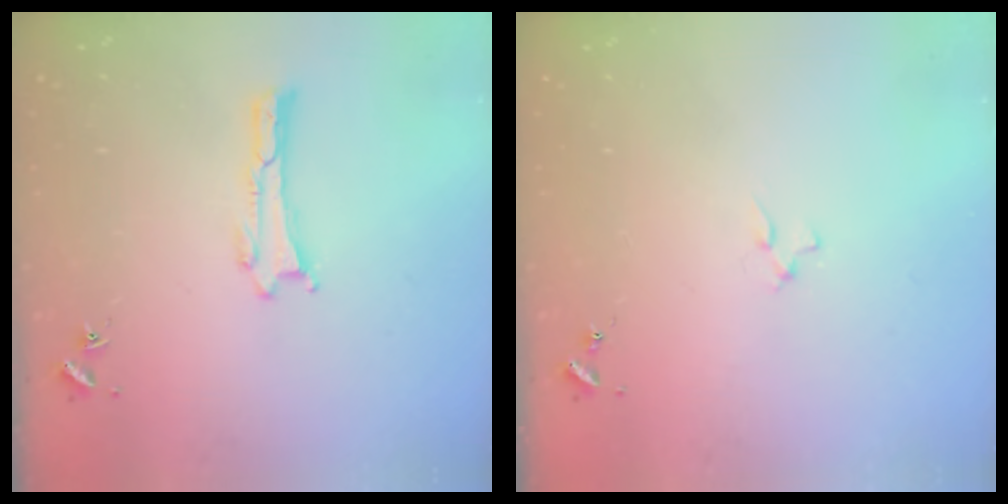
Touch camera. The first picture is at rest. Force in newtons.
{"total": 0.9, "press": 0.9, "slide": 0.2}